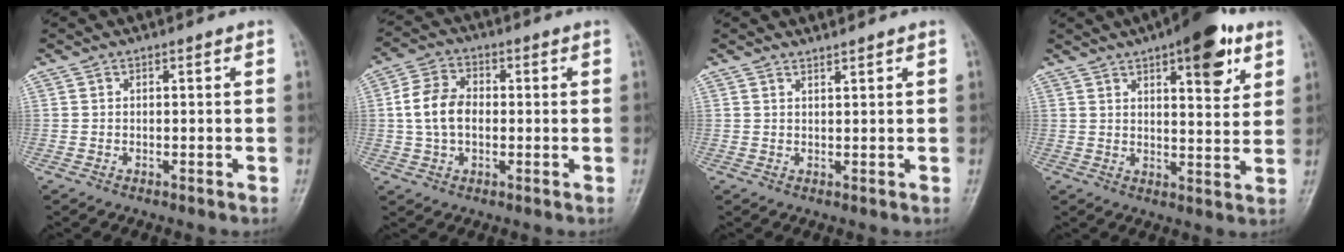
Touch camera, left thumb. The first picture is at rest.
{"total": 8.1, "force": [0.1, 5.6, 5.9], "torque": [-0.111, 0.018, -0.002]}
{"total": 1.1, "force": [1.1, -0.1, 0.3], "torque": [-0.002, -0.012, 0.020]}
{"total": 12.8, "force": [6.8, 4.6, 9.8], "torque": [-0.105, -0.026, 0.090]}